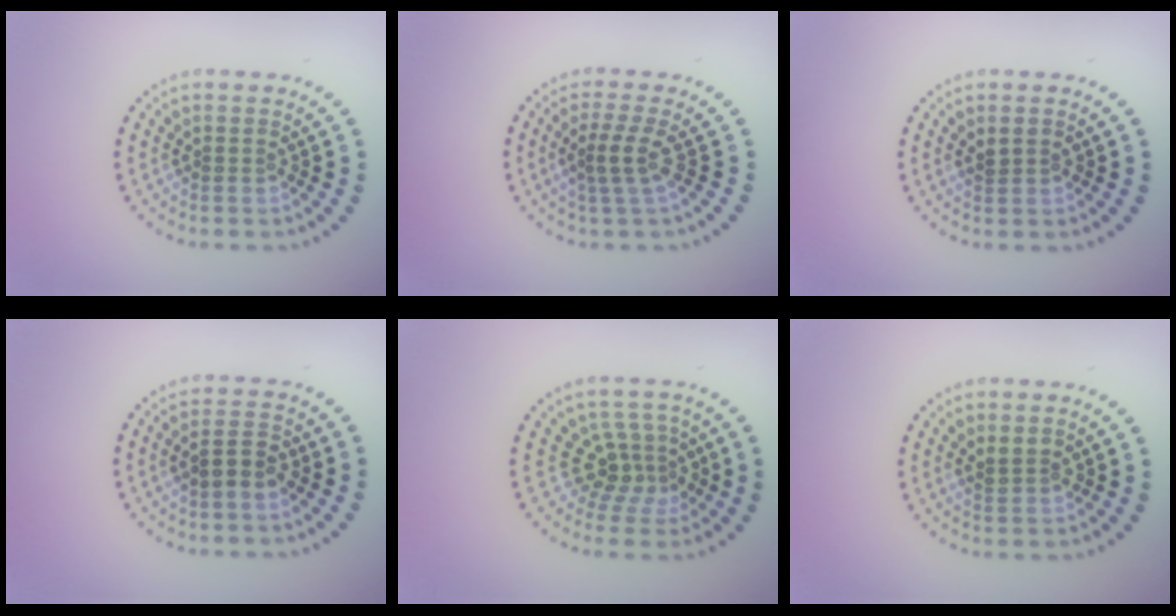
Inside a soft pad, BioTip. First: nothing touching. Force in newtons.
{"total": 2.5, "press": 1.8, "slide": 1.7}
{"total": 1.1, "press": 1.1, "slide": 0.3}
{"total": 2.5, "press": 2.4, "slide": 0.6}
{"total": 3.1, "press": 2.3, "slide": 2.1}
{"total": 1.4, "press": 1.3, "slide": 0.6}